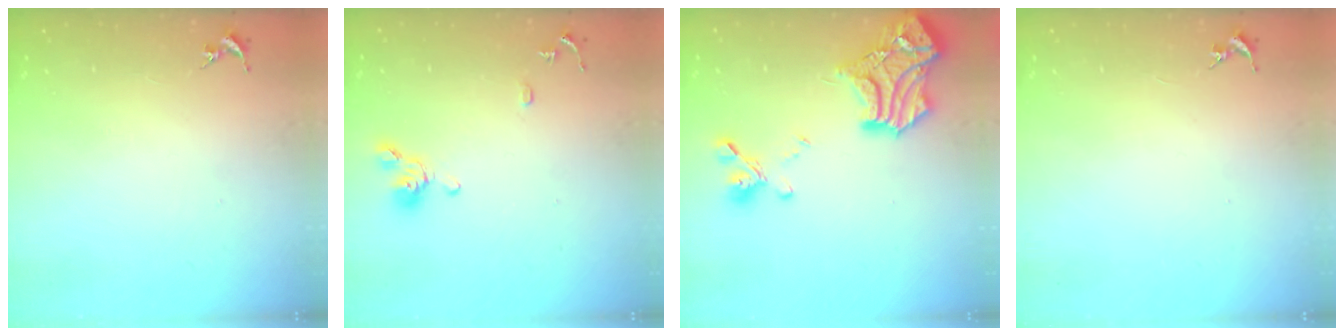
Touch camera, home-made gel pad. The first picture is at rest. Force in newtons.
{"total": 9.8, "press": 9.7, "slide": 1.4}
{"total": 22.9, "press": 22.8, "slide": 2.3}
{"total": 0.0}